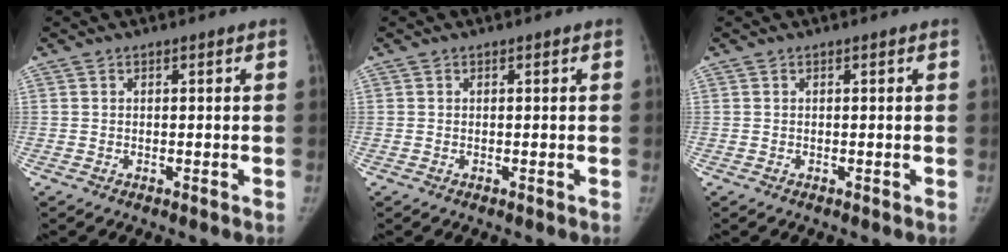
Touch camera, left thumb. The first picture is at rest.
{"total": 0.0}
{"total": 0.0}